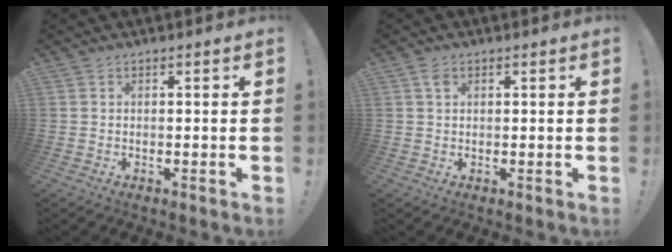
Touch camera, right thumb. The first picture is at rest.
{"total": 2.0, "force": [0.9, 1.3, 1.2], "torque": [-0.019, -0.001, 0.015]}